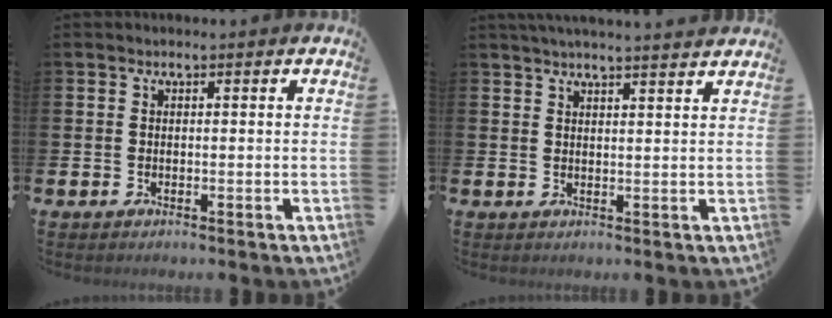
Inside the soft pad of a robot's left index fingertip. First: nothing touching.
{"total": 3.0, "force": [3.0, -0.5, 0.5], "torque": [-0.015, -0.013, 0.054]}